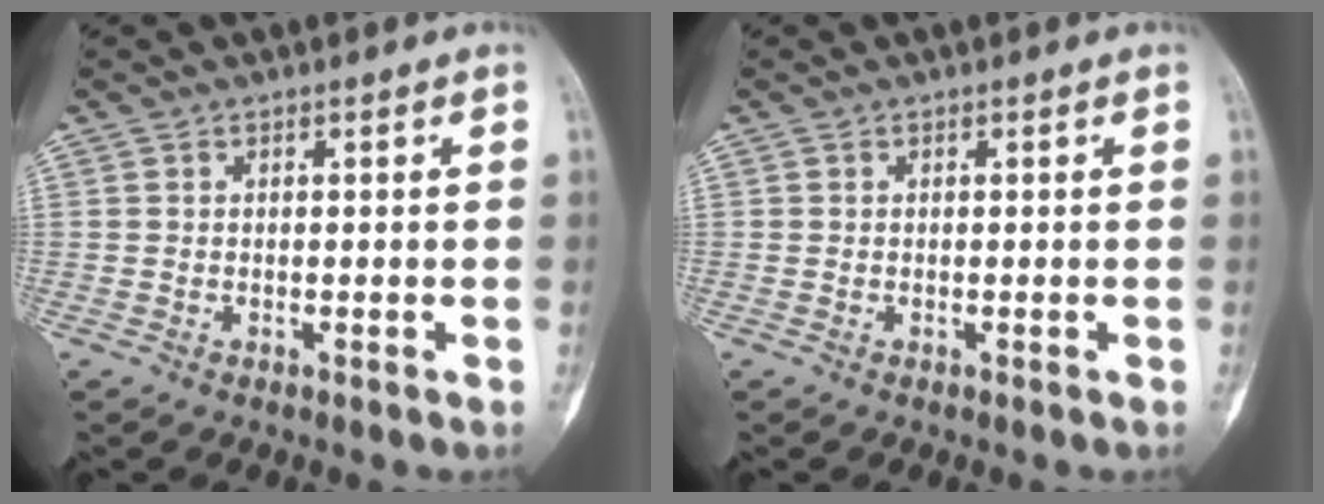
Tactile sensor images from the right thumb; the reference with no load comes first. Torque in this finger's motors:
{"motor_torque": [0.27, 0.32, -0.07, -0.14, 0.03]}